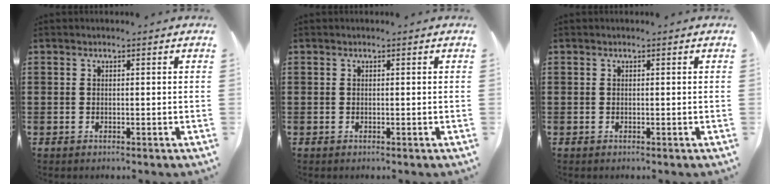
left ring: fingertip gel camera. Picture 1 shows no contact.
{"total": 0.0}
{"total": 0.0}